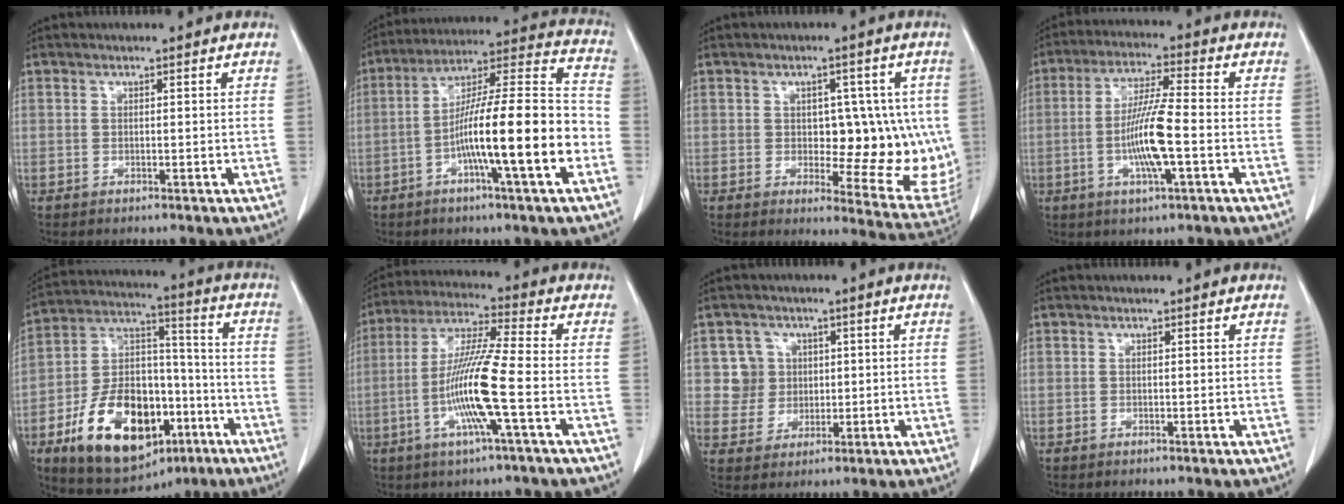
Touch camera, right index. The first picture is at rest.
{"total": 18.2, "force": [-5.2, 0.9, 17.5], "torque": [-0.285, 0.011, -0.088]}
{"total": 13.6, "force": [-0.1, 6.5, 11.9], "torque": [-0.131, 0.002, 0.010]}
{"total": 9.7, "force": [-2.0, 0.5, 9.5], "torque": [-0.184, -0.006, -0.042]}
{"total": 19.9, "force": [-8.7, 11.3, 13.8], "torque": [-0.256, 0.022, -0.134]}
{"total": 12.4, "force": [-3.1, -0.4, 12.0], "torque": [-0.240, -0.008, -0.068]}
{"total": 5.3, "force": [1.3, 5.1, 0.1], "torque": [0.007, 0.013, 0.029]}
{"total": 0.0}